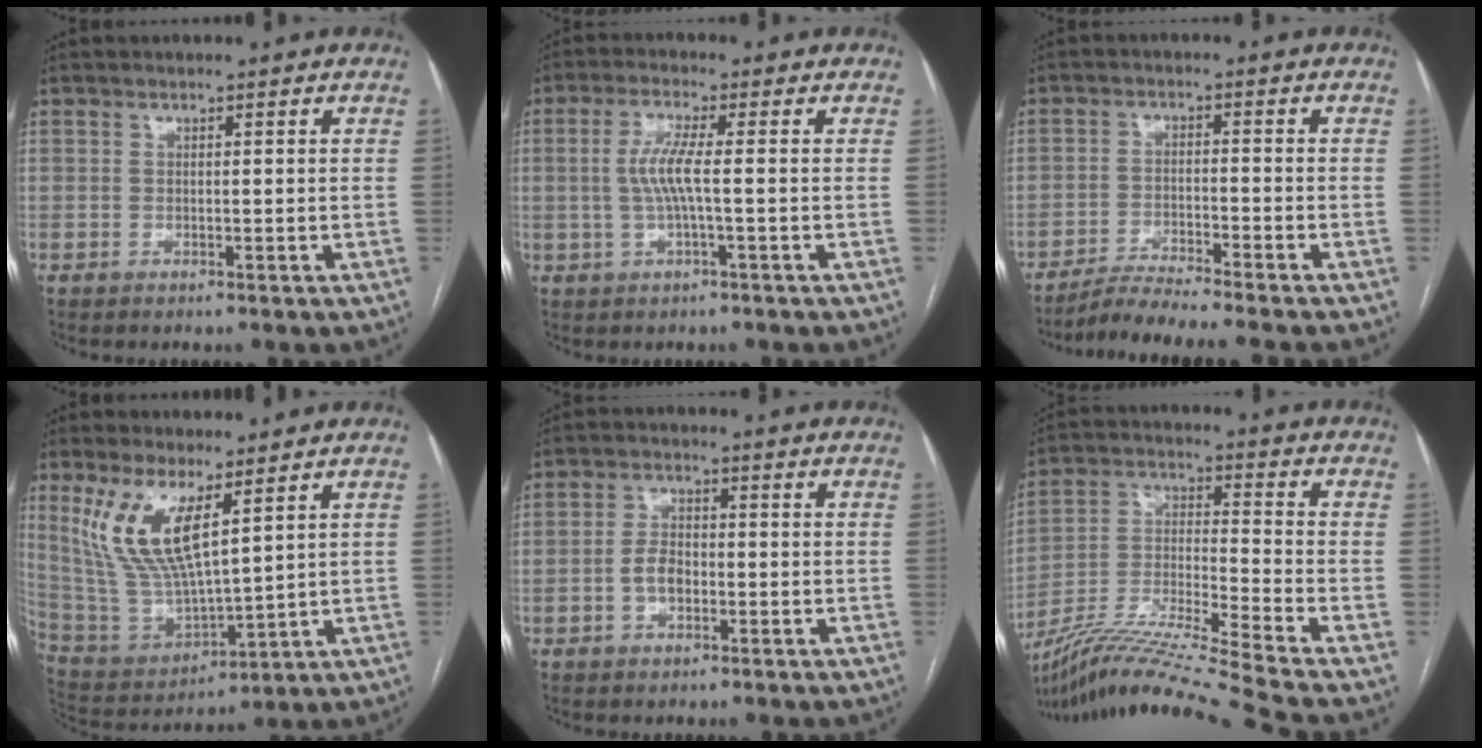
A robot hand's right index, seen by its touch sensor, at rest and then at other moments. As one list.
[{"total": 4.8, "force": [-0.2, 0.1, 4.8], "torque": [-0.102, 0.006, -0.004]}, {"total": 7.7, "force": [-6.9, -1.6, 3.1], "torque": [-0.041, -0.024, -0.118]}, {"total": 12.5, "force": [6.1, 3.4, 10.4], "torque": [-0.227, -0.001, 0.133]}, {"total": 3.9, "force": [-1.1, 2.2, 3.0], "torque": [-0.061, 0.010, -0.020]}, {"total": 19.0, "force": [-16.3, -3.1, 9.4], "torque": [-0.201, -0.020, -0.292]}]